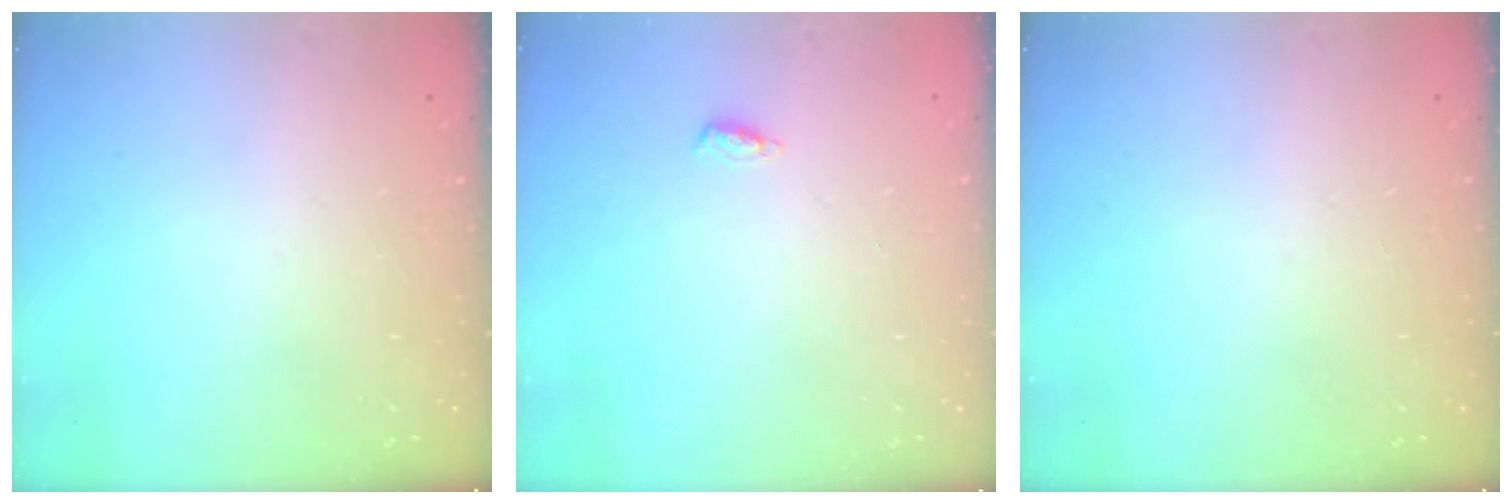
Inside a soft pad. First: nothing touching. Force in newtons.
{"total": 4.4, "press": 4.1, "slide": 1.5}
{"total": 0.0}